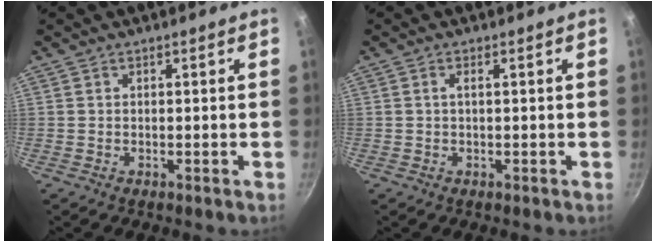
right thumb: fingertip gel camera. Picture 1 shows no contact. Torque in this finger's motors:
{"motor_torque": [-0.67, -0.02, -0.21, 0.39, 0.07]}